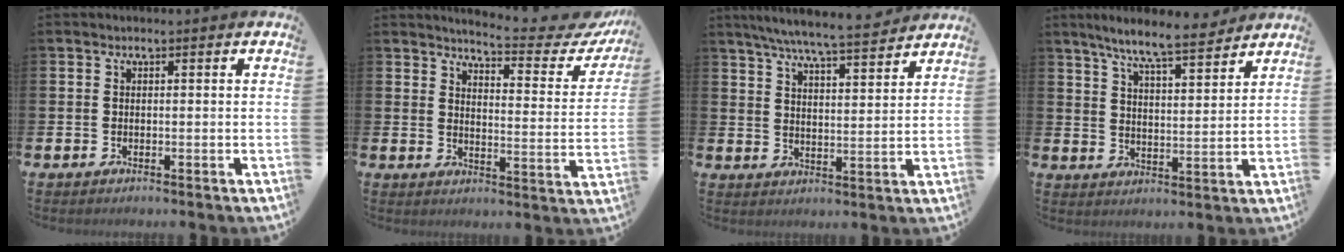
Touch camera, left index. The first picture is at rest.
{"total": 5.3, "force": [5.0, 0.6, 1.5], "torque": [-0.034, -0.050, 0.077]}
{"total": 6.9, "force": [6.5, 0.0, 2.4], "torque": [-0.063, -0.043, 0.112]}
{"total": 8.0, "force": [7.3, 0.6, 3.3], "torque": [-0.082, -0.037, 0.128]}